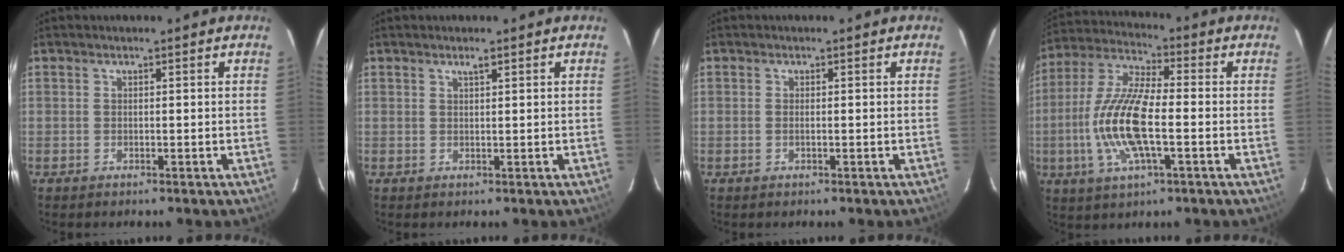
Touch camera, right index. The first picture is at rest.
{"total": 1.0, "force": [0.7, 0.2, 0.7], "torque": [-0.012, 0.002, 0.014]}
{"total": 0.6, "force": [-0.1, 0.1, 0.6], "torque": [-0.012, 0.001, -0.003]}
{"total": 14.6, "force": [-2.8, 4.2, 13.6], "torque": [-0.285, -0.002, -0.061]}